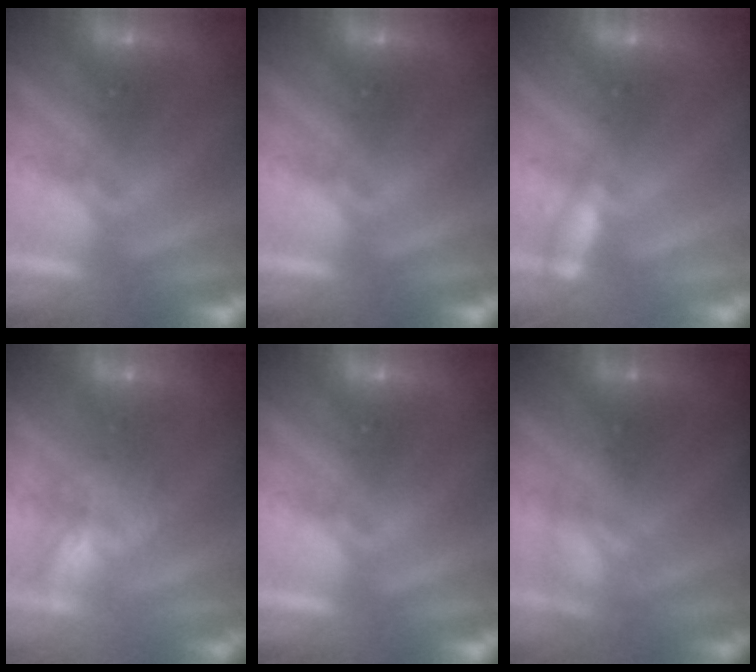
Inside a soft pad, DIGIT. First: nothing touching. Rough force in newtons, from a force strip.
{"total": 0.0}
{"total": 2.2}
{"total": 5.4}
{"total": 0.0}
{"total": 2.4}